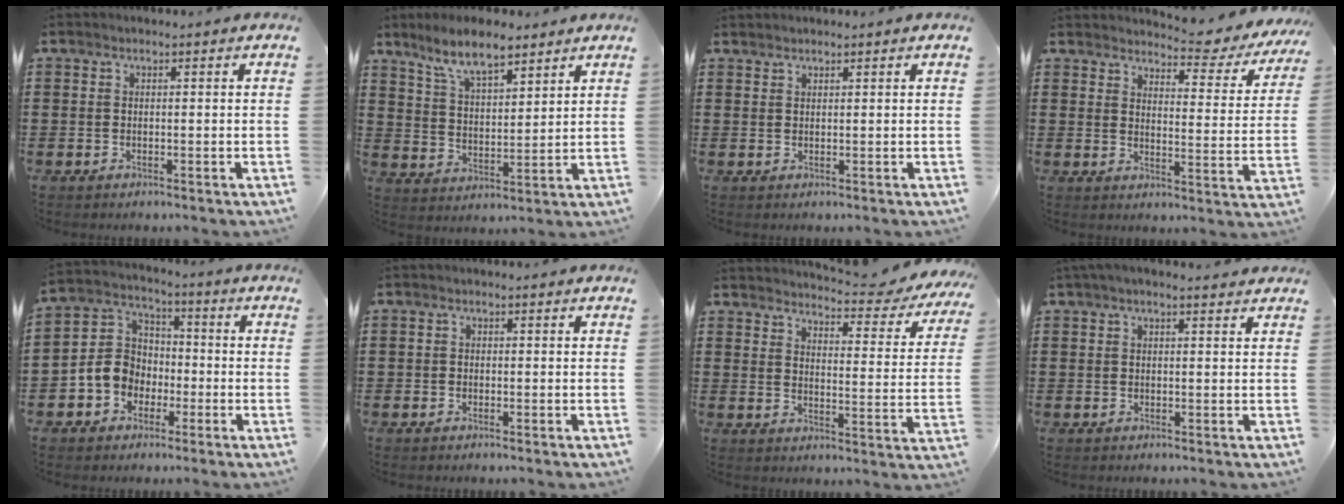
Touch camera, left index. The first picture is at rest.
{"total": 8.9, "force": [7.4, 2.1, 4.6], "torque": [-0.112, -0.017, 0.135]}
{"total": 1.0, "force": [1.0, 0.1, 0.0], "torque": [-0.002, 0.000, 0.020]}
{"total": 4.5, "force": [4.2, 0.7, 1.5], "torque": [-0.029, -0.041, 0.062]}
{"total": 6.9, "force": [-2.1, 6.0, 2.7], "torque": [-0.092, 0.010, -0.049]}
{"total": 0.6, "force": [-0.2, 0.5, 0.1], "torque": [-0.003, 0.003, -0.004]}
{"total": 4.4, "force": [4.2, 0.0, 1.4], "torque": [-0.035, -0.039, 0.064]}
{"total": 1.8, "force": [1.4, 0.1, 1.2], "torque": [-0.025, 0.004, 0.025]}